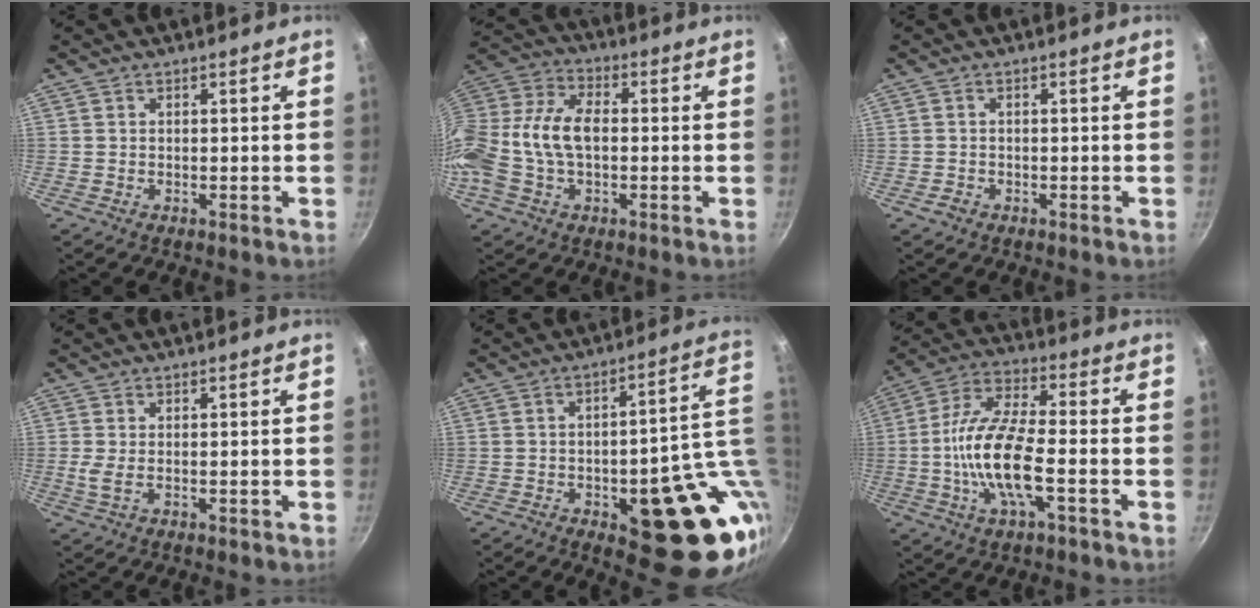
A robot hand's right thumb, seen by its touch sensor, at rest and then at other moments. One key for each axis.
{"total": 15.9, "fx": -1.2, "fy": 10.3, "fz": 12.0, "tx": -0.231, "ty": 0.039, "tz": -0.038}
{"total": 1.5, "fx": -0.8, "fy": 1.1, "fz": 0.5, "tx": -0.007, "ty": 0.007, "tz": -0.013}
{"total": 2.1, "fx": 0.2, "fy": 0.9, "fz": 2.0, "tx": -0.041, "ty": -0.002, "tz": 0.006}
{"total": 21.3, "fx": -3.1, "fy": 8.7, "fz": 19.2, "tx": -0.184, "ty": 0.005, "tz": -0.031}
{"total": 14.7, "fx": -3.4, "fy": 5.2, "fz": 13.4, "tx": -0.260, "ty": 0.029, "tz": -0.079}